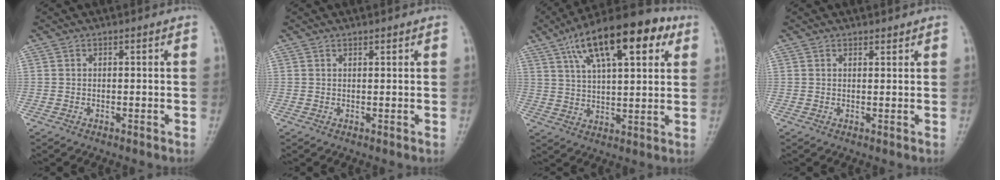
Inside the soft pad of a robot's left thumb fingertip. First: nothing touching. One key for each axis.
{"total": 0.7, "fx": 0.6, "fy": 0.2, "fz": 0.3, "tx": -0.004, "ty": -0.003, "tz": 0.010}
{"total": 19.1, "fx": 9.1, "fy": 7.5, "fz": 15.0, "tx": -0.221, "ty": -0.005, "tz": 0.148}
{"total": 1.0, "fx": 0.9, "fy": 0.4, "fz": 0.1, "tx": 0.004, "ty": -0.008, "tz": 0.013}